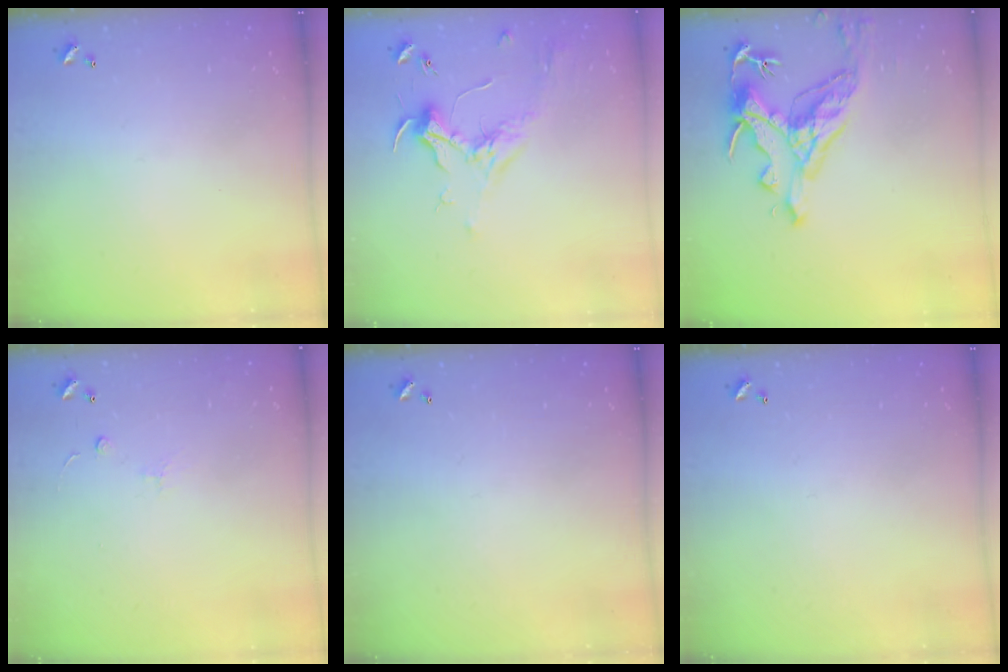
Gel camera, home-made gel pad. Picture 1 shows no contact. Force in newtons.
{"total": 1.8, "press": 1.7, "slide": 0.6}
{"total": 7.8, "press": 7.7, "slide": 1.4}
{"total": 1.6, "press": 1.5, "slide": 0.4}
{"total": 0.0}
{"total": 0.0}